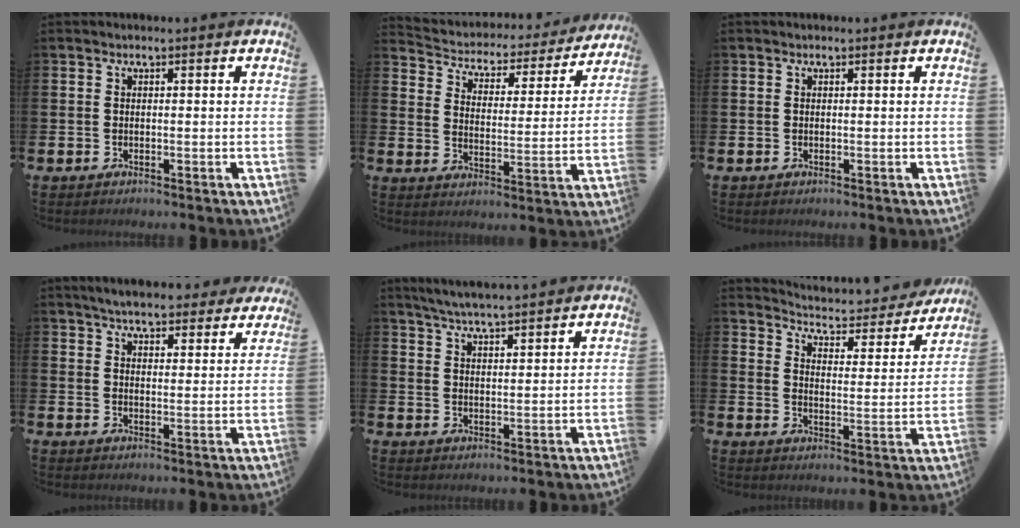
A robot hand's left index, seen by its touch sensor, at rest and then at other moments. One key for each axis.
{"total": 3.9, "fx": 3.5, "fy": 1.6, "fz": 0.4, "tx": -0.038, "ty": -0.030, "tz": 0.052}
{"total": 0.0}
{"total": 5.8, "fx": 5.6, "fy": 1.0, "fz": 1.1, "tx": -0.031, "ty": -0.030, "tz": 0.099}
{"total": 5.1, "fx": 5.0, "fy": -0.3, "fz": 0.9, "tx": -0.038, "ty": -0.023, "tz": 0.090}
{"total": 4.3, "fx": 4.2, "fy": 0.8, "fz": 0.7, "tx": -0.036, "ty": -0.042, "tz": 0.063}